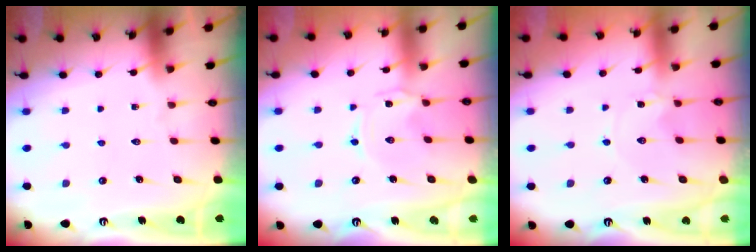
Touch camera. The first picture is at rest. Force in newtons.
{"total": 0.0}
{"total": 0.0}